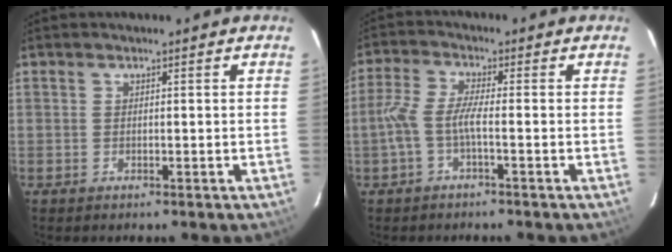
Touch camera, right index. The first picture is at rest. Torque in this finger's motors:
{"motor_torque": [0.93, -0.33, 0.47, 0.13]}